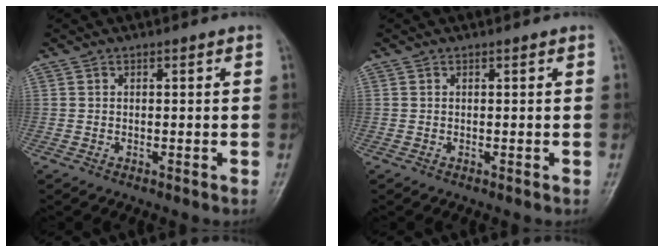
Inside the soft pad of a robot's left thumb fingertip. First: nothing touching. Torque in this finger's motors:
{"motor_torque": [0.01, 0.01, 0.02, -0.03, 0.00]}